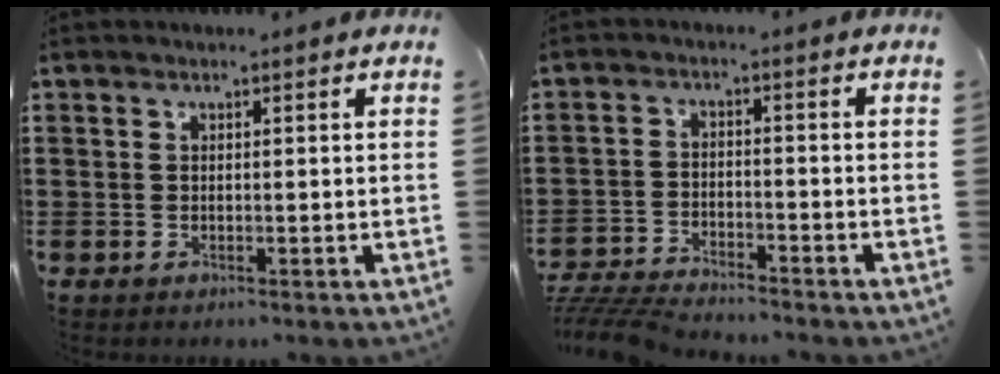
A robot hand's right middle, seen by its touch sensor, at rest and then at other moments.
{"total": 5.6, "force": [-5.4, 0.3, 1.2], "torque": [-0.041, -0.004, -0.112]}